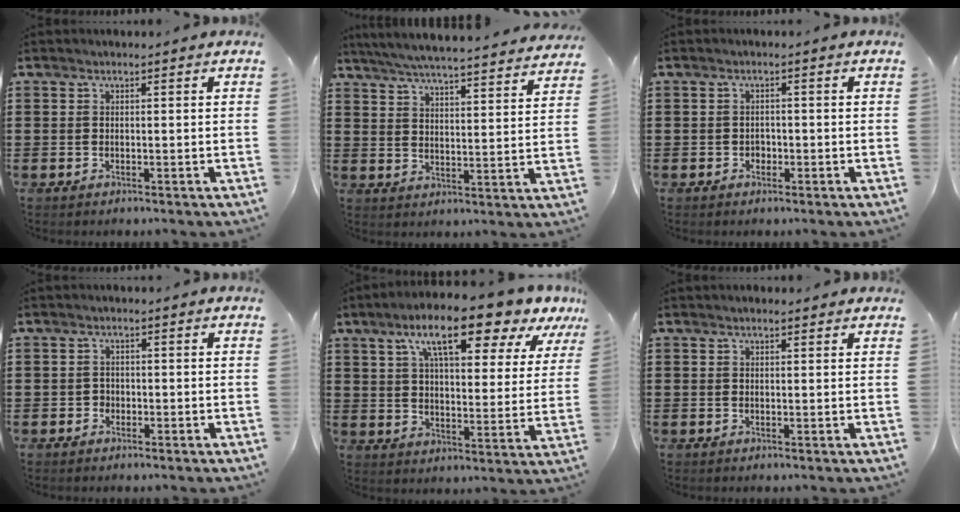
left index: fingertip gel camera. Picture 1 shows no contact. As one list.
[{"total": 5.5, "force": [5.3, -0.6, 1.6], "torque": [-0.054, -0.040, 0.088]}, {"total": 1.0, "force": [-0.4, 0.9, 0.1], "torque": [-0.007, 0.003, -0.012]}, {"total": 1.1, "force": [-0.5, 1.0, 0.0], "torque": [-0.005, 0.003, -0.013]}, {"total": 13.7, "force": [9.4, 2.9, 9.6], "torque": [-0.172, -0.032, 0.153]}, {"total": 1.0, "force": [0.8, 0.3, 0.5], "torque": [-0.012, 0.003, 0.013]}]